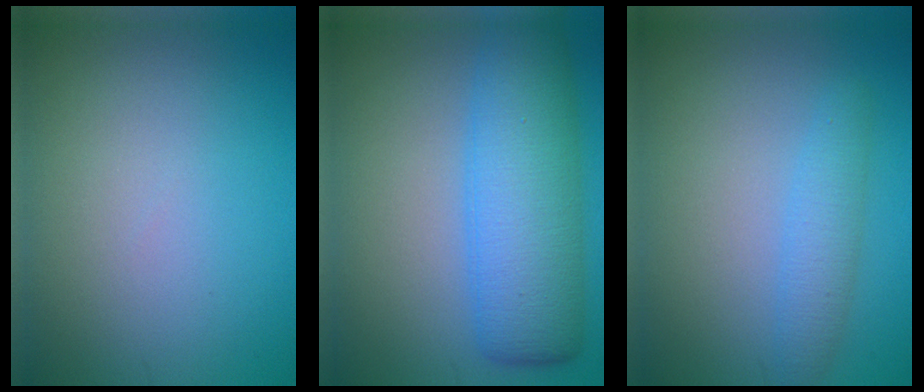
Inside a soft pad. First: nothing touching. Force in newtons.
{"total": 9.1, "press": 9.1, "slide": 0.2}
{"total": 2.4, "press": 2.4, "slide": 0.1}